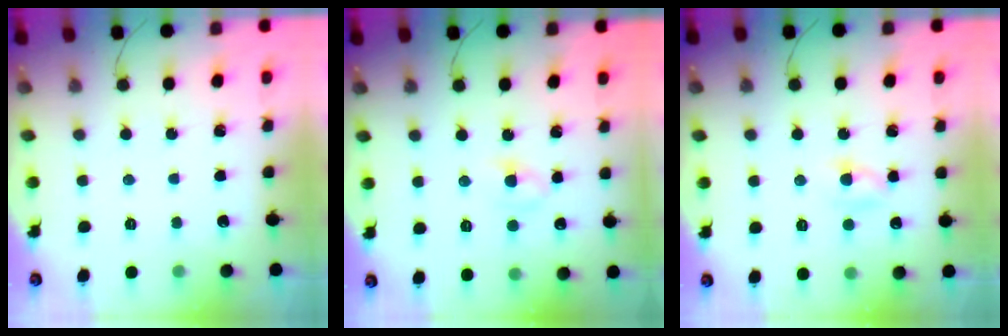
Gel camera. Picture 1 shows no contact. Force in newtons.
{"total": 4.3, "press": 4.0, "slide": 1.5}
{"total": 2.8, "press": 2.6, "slide": 1.1}